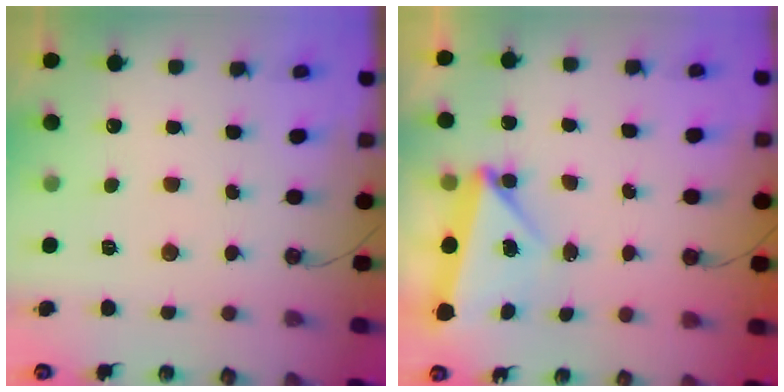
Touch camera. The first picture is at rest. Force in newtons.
{"total": 6.9, "press": 6.8, "slide": 1.0}